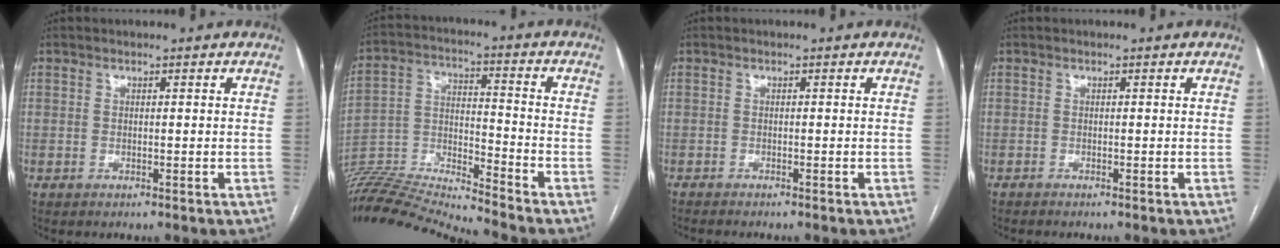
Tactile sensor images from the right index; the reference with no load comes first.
{"total": 15.6, "force": [-15.2, -2.3, 3.1], "torque": [-0.057, 0.026, -0.273]}
{"total": 2.8, "force": [-2.5, 0.3, 1.3], "torque": [-0.022, -0.006, -0.033]}
{"total": 1.4, "force": [-1.3, 0.0, 0.6], "torque": [-0.010, -0.002, -0.015]}